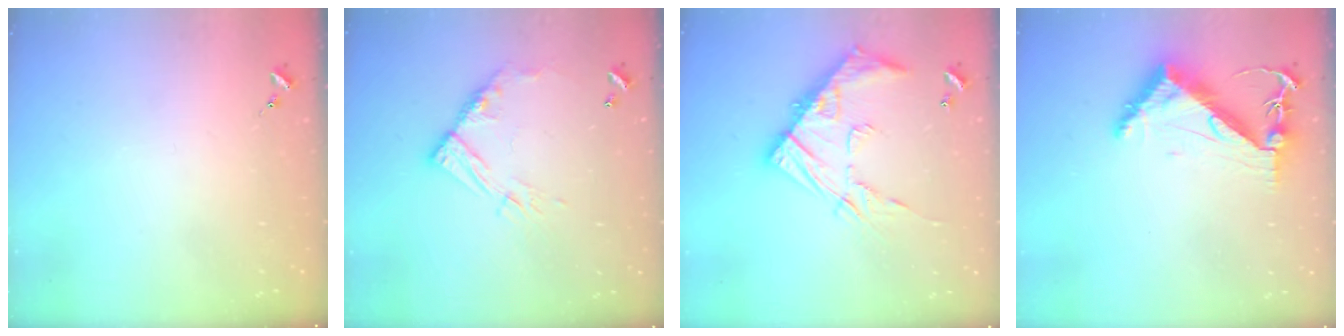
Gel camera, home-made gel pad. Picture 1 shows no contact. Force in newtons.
{"total": 11.8, "press": 11.7, "slide": 1.0}
{"total": 17.3, "press": 17.3, "slide": 1.4}
{"total": 7.8, "press": 7.7, "slide": 1.0}